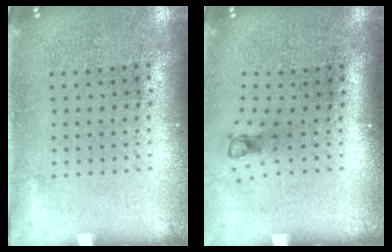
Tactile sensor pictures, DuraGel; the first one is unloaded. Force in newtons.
{"total": 0.8, "press": 0.4, "slide": 0.7}